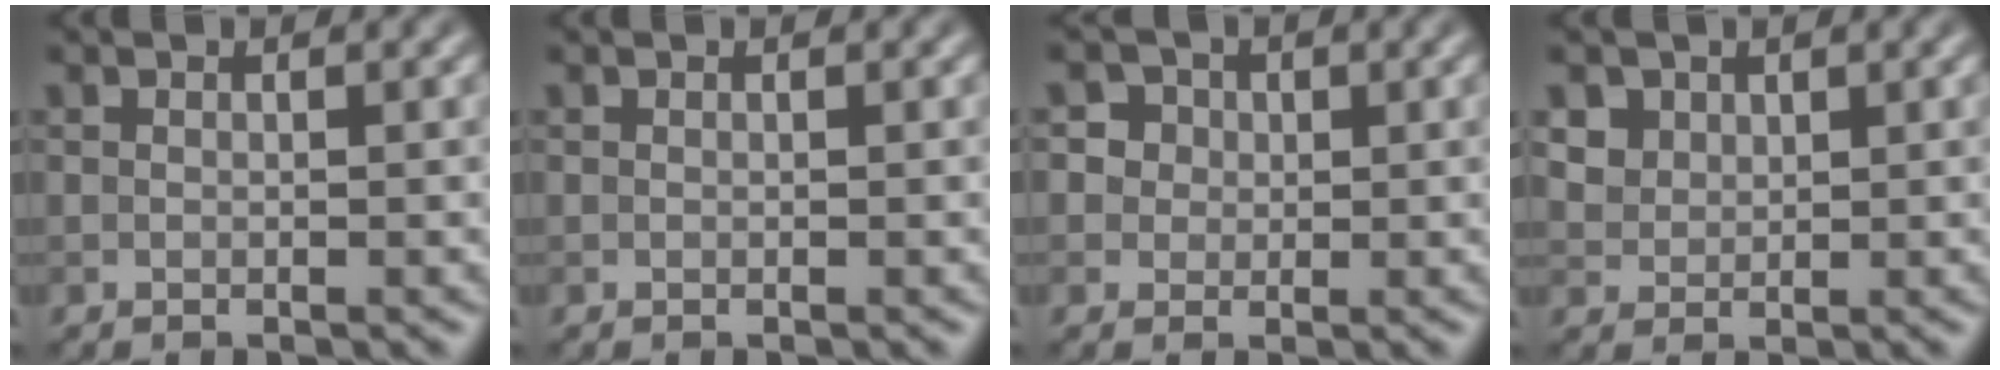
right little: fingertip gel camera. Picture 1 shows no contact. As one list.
[{"total": 0.0}, {"total": 4.3, "force": [1.9, 3.5, 1.5], "torque": [-0.014, 0.017, 0.017]}, {"total": 3.0, "force": [1.7, 2.1, 1.1], "torque": [-0.038, -0.002, 0.045]}]